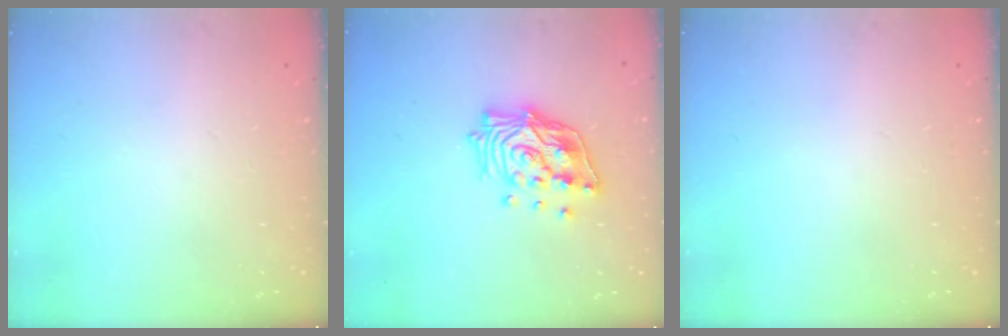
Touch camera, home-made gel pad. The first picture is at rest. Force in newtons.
{"total": 14.6, "press": 14.5, "slide": 1.8}
{"total": 0.0}